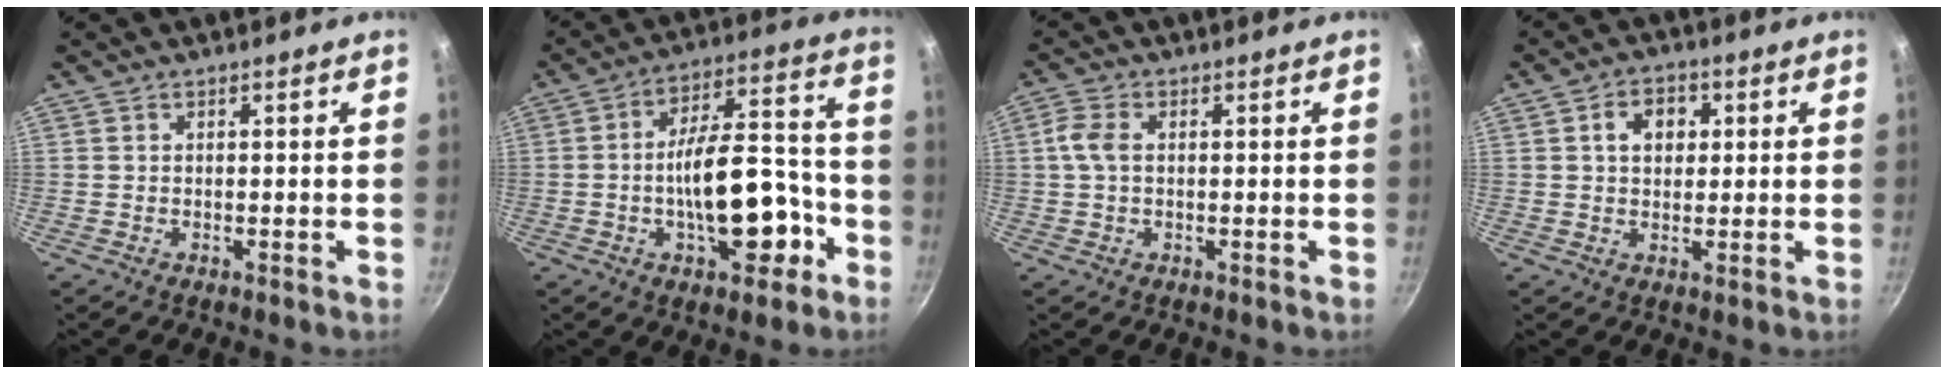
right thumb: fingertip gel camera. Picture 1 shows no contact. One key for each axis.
{"total": 17.0, "fx": -5.4, "fy": 7.9, "fz": 14.0, "tx": -0.178, "ty": 0.062, "tz": -0.073}
{"total": 4.1, "fx": 0.5, "fy": 2.6, "fz": 3.1, "tx": -0.070, "ty": 0.011, "tz": 0.004}
{"total": 5.8, "fx": 1.4, "fy": 4.4, "fz": 3.5, "tx": -0.033, "ty": 0.006, "tz": 0.017}